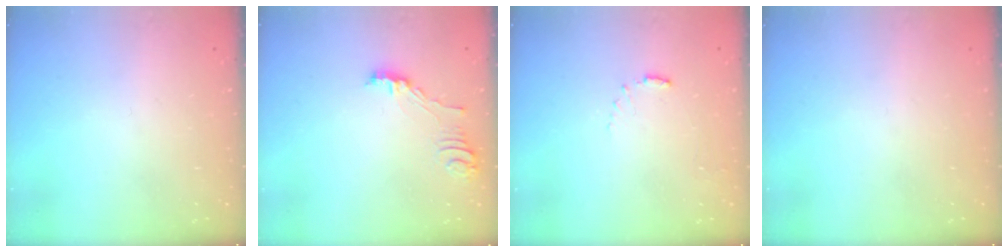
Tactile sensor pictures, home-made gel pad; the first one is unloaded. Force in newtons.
{"total": 3.4, "press": 3.4, "slide": 0.3}
{"total": 3.6, "press": 3.6, "slide": 0.4}
{"total": 0.0}